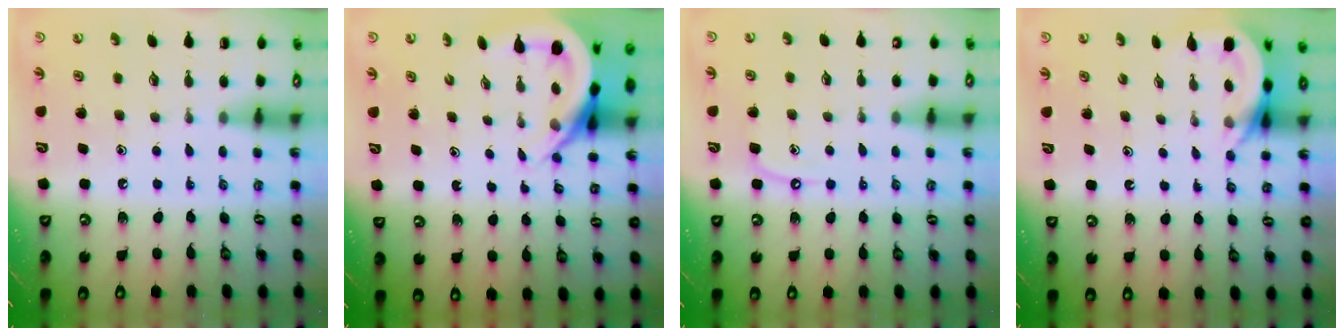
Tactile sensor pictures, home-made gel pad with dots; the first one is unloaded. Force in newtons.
{"total": 7.5, "press": 7.5, "slide": 1.1}
{"total": 4.3, "press": 4.3, "slide": 0.5}
{"total": 7.0, "press": 7.0, "slide": 0.2}